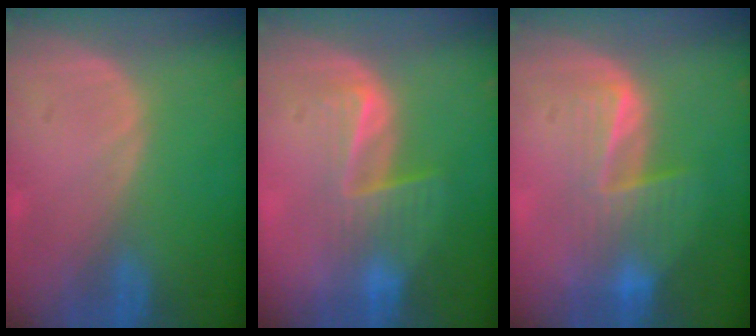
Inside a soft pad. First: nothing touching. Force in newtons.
{"total": 6.6, "press": 5.5, "slide": 3.6}
{"total": 6.9, "press": 6.5, "slide": 2.3}